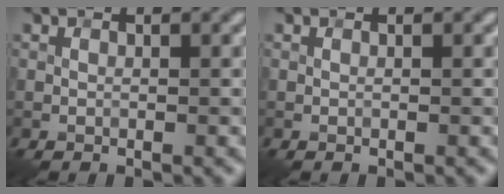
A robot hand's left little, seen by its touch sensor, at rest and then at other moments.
{"total": 0.0}